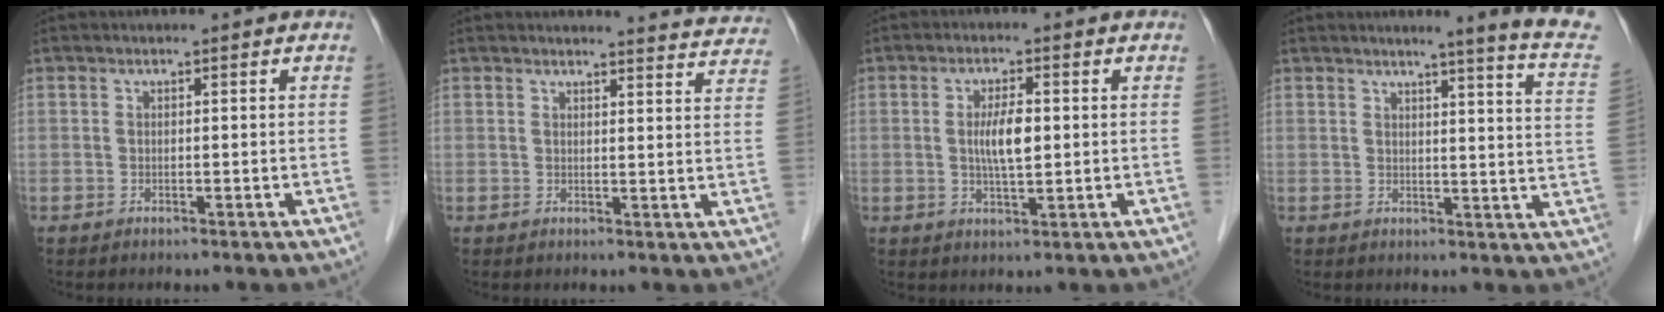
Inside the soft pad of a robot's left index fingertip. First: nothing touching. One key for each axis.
{"total": 8.6, "fx": 8.6, "fy": 0.5, "fz": 0.7, "tx": 0.009, "ty": -0.037, "tz": 0.070}
{"total": 4.7, "fx": 0.3, "fy": 1.2, "fz": 4.5, "tx": -0.088, "ty": 0.003, "tz": 0.005}
{"total": 10.6, "fx": 9.1, "fy": -1.4, "fz": 5.1, "tx": -0.057, "ty": -0.056, "tz": 0.080}